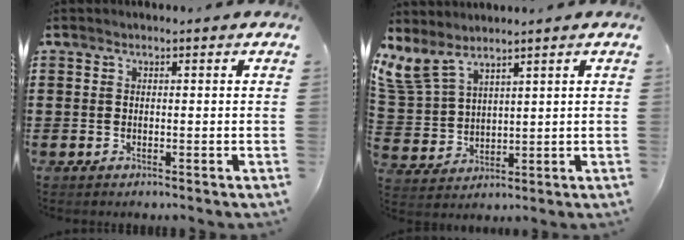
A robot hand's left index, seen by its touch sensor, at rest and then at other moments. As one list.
[{"total": 5.6, "force": [4.2, 2.1, 3.1], "torque": [-0.084, -0.018, 0.075]}]